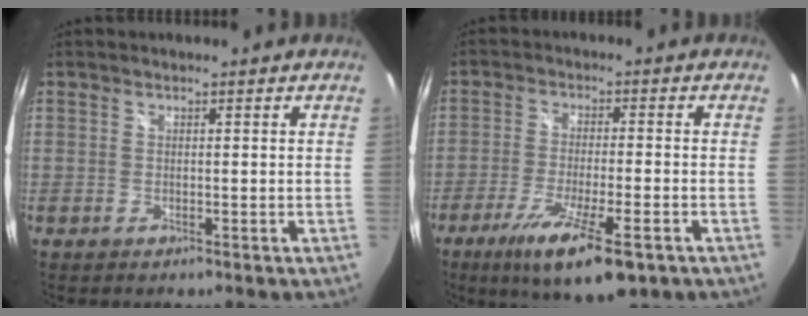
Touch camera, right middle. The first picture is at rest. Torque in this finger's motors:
{"motor_torque": [1.09, -1.05, 0.22, 0.07]}